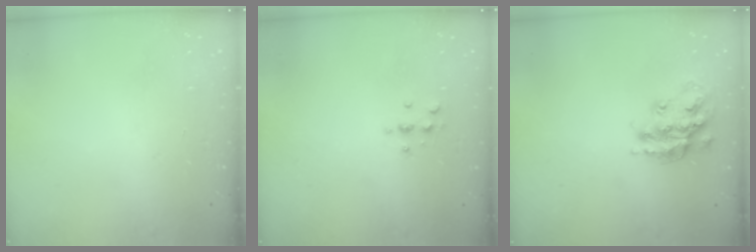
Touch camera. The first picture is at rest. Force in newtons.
{"total": 3.0, "press": 3.0, "slide": 0.4}
{"total": 16.1, "press": 16.1, "slide": 1.2}